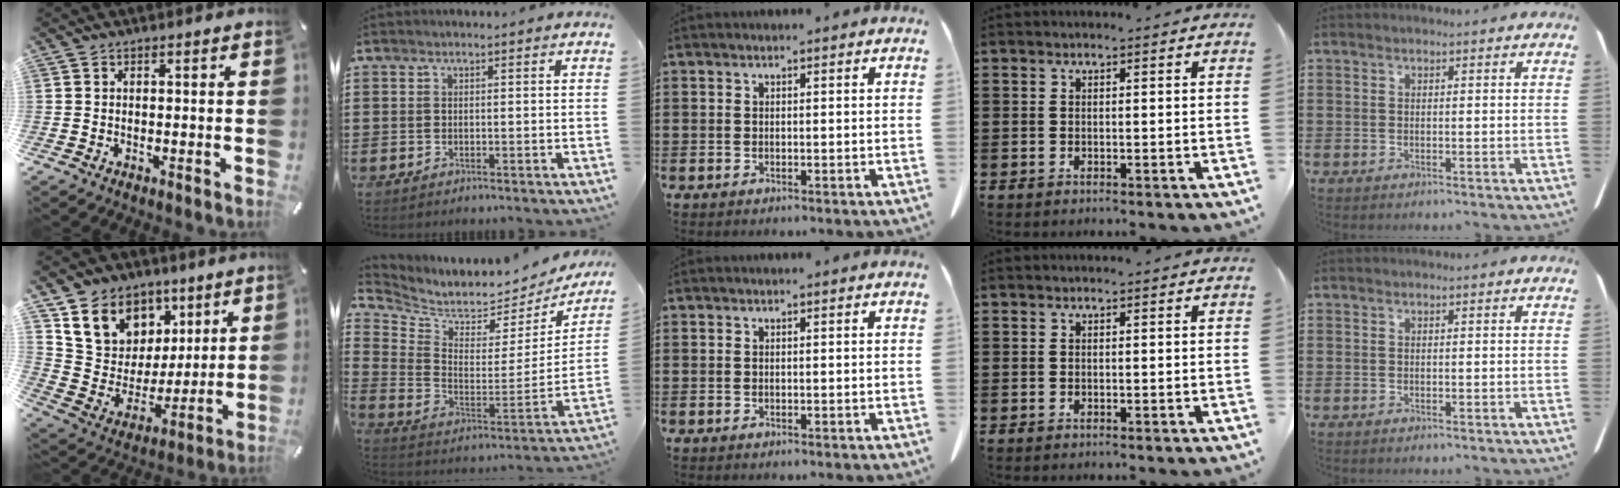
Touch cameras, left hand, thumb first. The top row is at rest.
{"thumb": {"total": 15.6, "force": [8.3, 12.4, 4.7], "torque": [-0.093, -0.047, 0.165]}, "index": {"total": 4.0, "force": [3.8, 1.0, 0.7], "torque": [-0.043, -0.053, 0.062]}}